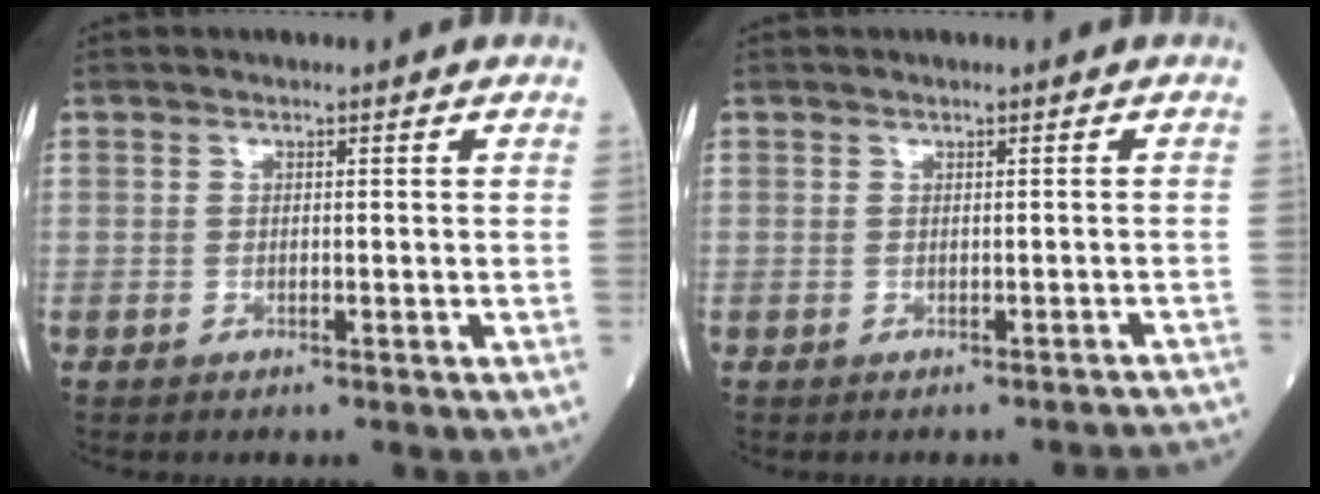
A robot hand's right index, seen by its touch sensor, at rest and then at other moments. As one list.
[{"total": 2.9, "force": [-2.8, 0.6, 0.3], "torque": [0.012, -0.005, -0.022]}]